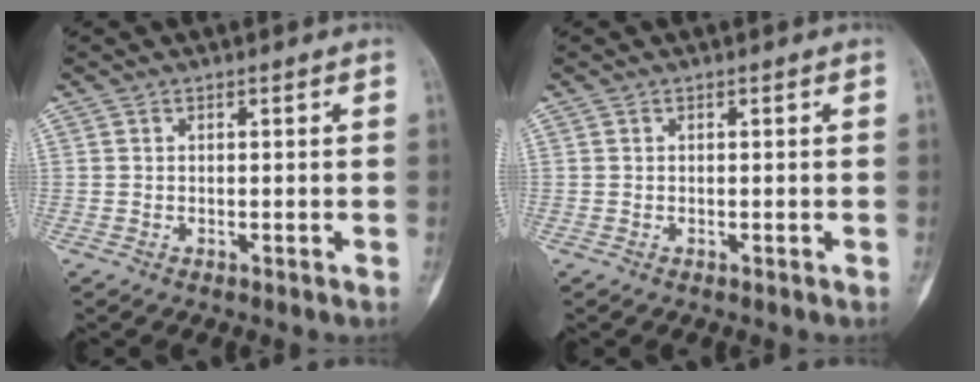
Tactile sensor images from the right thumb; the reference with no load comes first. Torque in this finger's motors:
{"motor_torque": [0.00, 0.00, 0.04, 0.00, 0.01]}